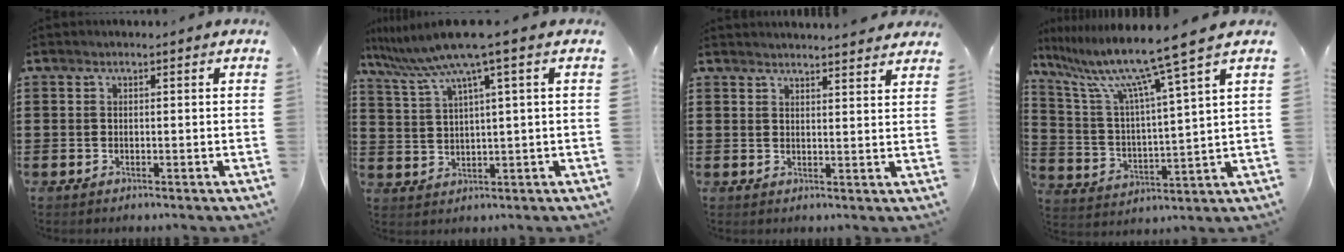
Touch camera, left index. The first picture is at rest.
{"total": 7.6, "force": [4.5, -0.4, 6.1], "torque": [-0.147, -0.029, 0.073]}
{"total": 2.7, "force": [2.6, -0.5, 0.1], "torque": [-0.010, -0.014, 0.050]}
{"total": 10.8, "force": [8.4, -0.8, 6.7], "torque": [-0.165, -0.050, 0.130]}